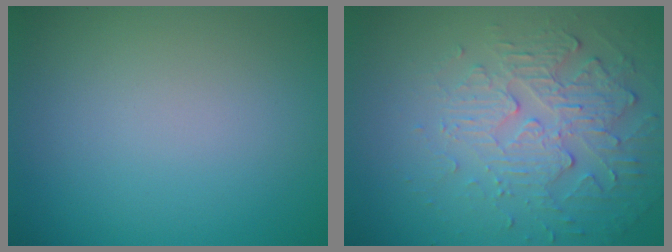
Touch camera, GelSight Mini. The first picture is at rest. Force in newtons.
{"total": 4.6, "press": 3.5, "slide": 3.0}